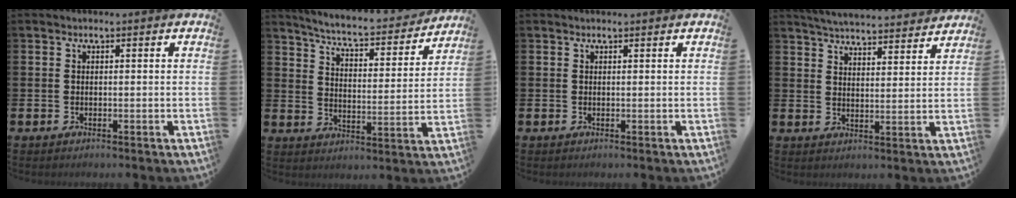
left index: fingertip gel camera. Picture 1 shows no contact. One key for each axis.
{"total": 6.0, "fx": 5.7, "fy": 0.6, "fz": 1.8, "tx": -0.064, "ty": -0.046, "tz": 0.091}
{"total": 0.0}
{"total": 5.5, "fx": 5.4, "fy": 0.4, "fz": 0.6, "tx": -0.025, "ty": -0.039, "tz": 0.095}